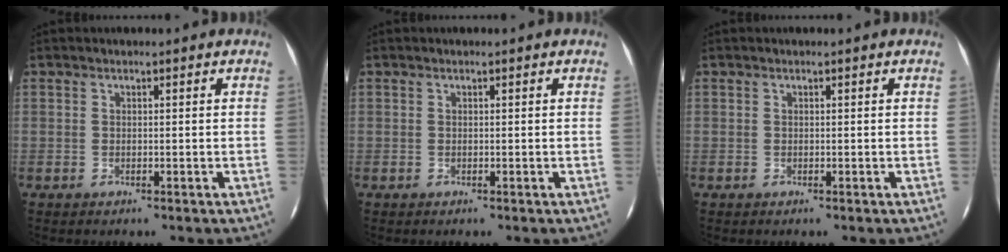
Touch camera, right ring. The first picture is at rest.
{"total": 0.0}
{"total": 0.0}